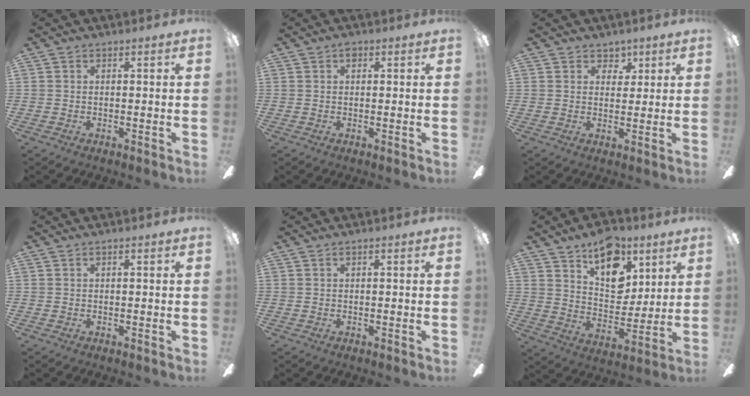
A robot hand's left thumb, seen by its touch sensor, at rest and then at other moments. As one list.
[{"total": 1.3, "force": [0.6, 0.9, 0.8], "torque": [-0.009, 0.001, 0.008]}, {"total": 4.1, "force": [2.6, 3.1, 0.6], "torque": [-0.001, -0.008, 0.043]}, {"total": 0.0}, {"total": 0.0}, {"total": 16.1, "force": [9.6, 9.6, 8.6], "torque": [-0.113, -0.048, 0.172]}]